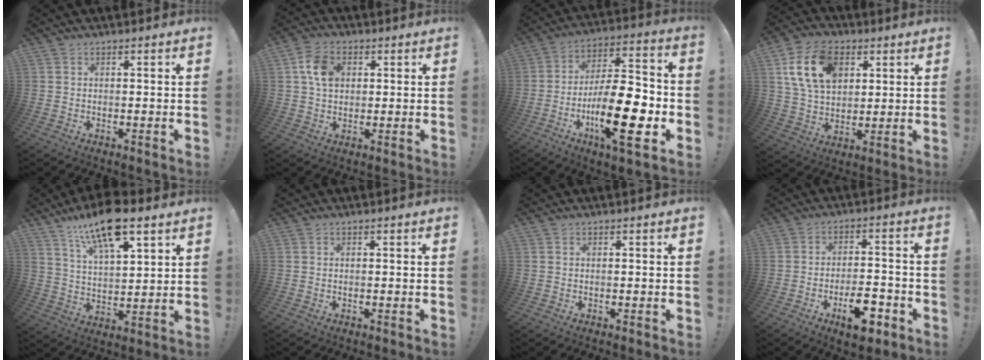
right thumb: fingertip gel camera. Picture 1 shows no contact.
{"total": 8.5, "force": [2.1, 6.3, 5.2], "torque": [-0.093, 0.011, 0.041]}
{"total": 23.2, "force": [-7.6, 7.4, 20.7], "torque": [-0.363, 0.034, -0.119]}
{"total": 16.9, "force": [6.4, 11.6, 10.6], "torque": [-0.192, -0.008, 0.124]}
{"total": 15.5, "force": [10.1, 5.8, 10.2], "torque": [-0.176, -0.049, 0.174]}
{"total": 0.0}
{"total": 0.0}
{"total": 11.2, "force": [-5.8, 5.1, 8.1], "torque": [-0.114, 0.039, -0.093]}